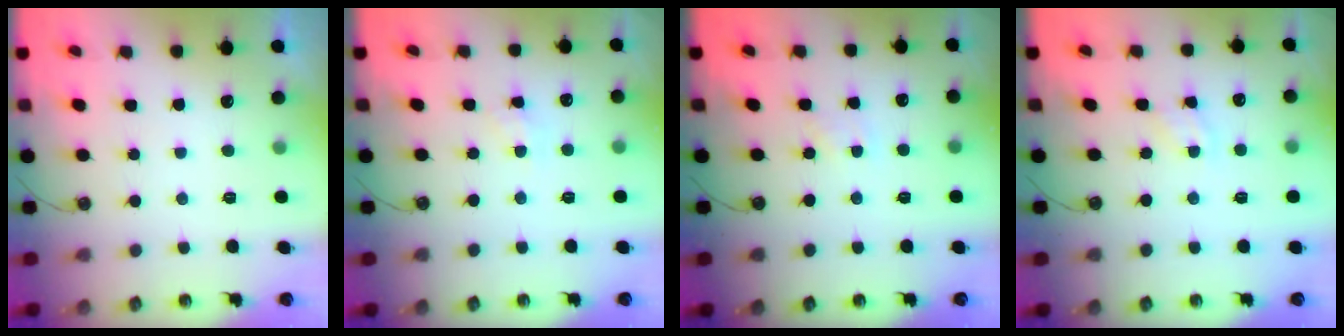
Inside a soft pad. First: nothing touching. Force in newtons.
{"total": 3.5, "press": 3.5, "slide": 0.5}
{"total": 3.2, "press": 3.2, "slide": 0.4}
{"total": 5.2, "press": 5.1, "slide": 0.6}